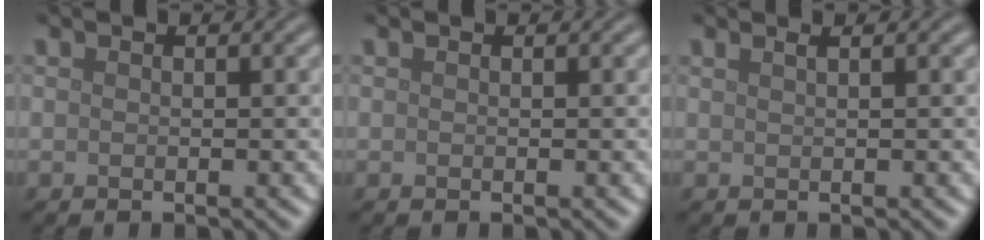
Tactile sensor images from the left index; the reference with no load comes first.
{"total": 0.0}
{"total": 1.8, "force": [1.0, 0.9, 1.2], "torque": [0.001, 0.001, -0.005]}